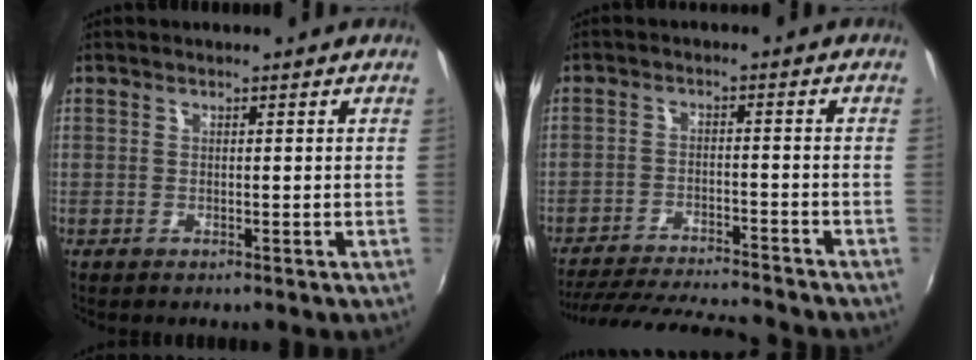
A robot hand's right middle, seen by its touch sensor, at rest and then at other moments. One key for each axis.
{"total": 16.8, "fx": -15.2, "fy": 2.2, "fz": 6.8, "tx": -0.143, "ty": -0.016, "tz": -0.230}